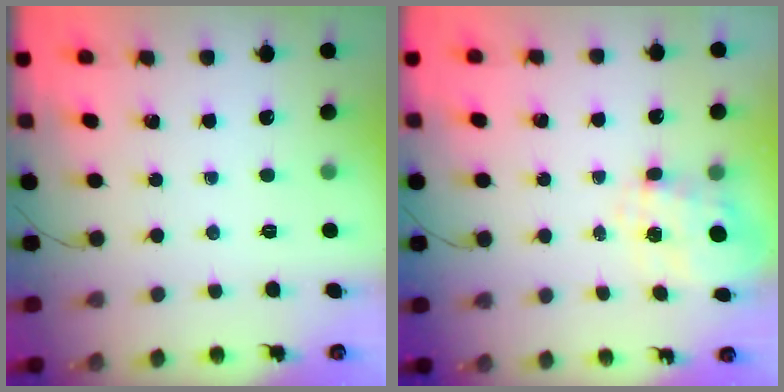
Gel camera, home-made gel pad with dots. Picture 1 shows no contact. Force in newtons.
{"total": 7.9, "press": 7.8, "slide": 0.9}